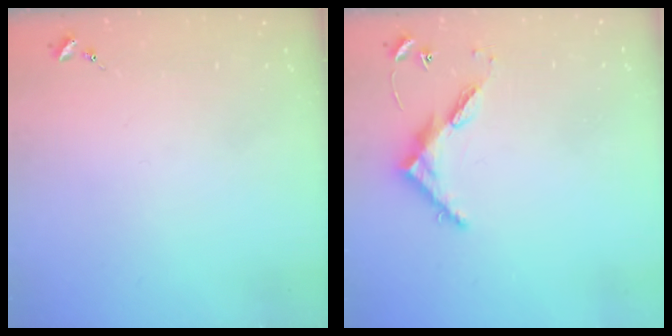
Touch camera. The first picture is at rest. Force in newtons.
{"total": 6.8, "press": 6.8, "slide": 0.5}